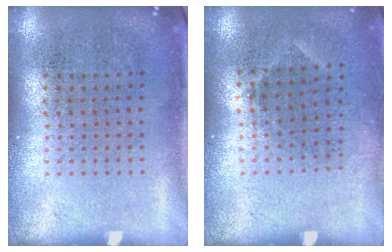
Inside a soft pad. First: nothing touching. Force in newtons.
{"total": 0.8, "press": 0.7, "slide": 0.5}